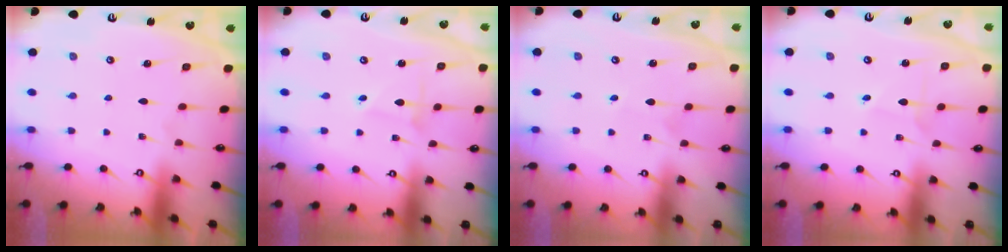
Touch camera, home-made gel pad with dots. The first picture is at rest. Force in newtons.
{"total": 2.0, "press": 2.0, "slide": 0.2}
{"total": 1.8, "press": 1.8, "slide": 0.2}
{"total": 2.7, "press": 2.7, "slide": 0.3}